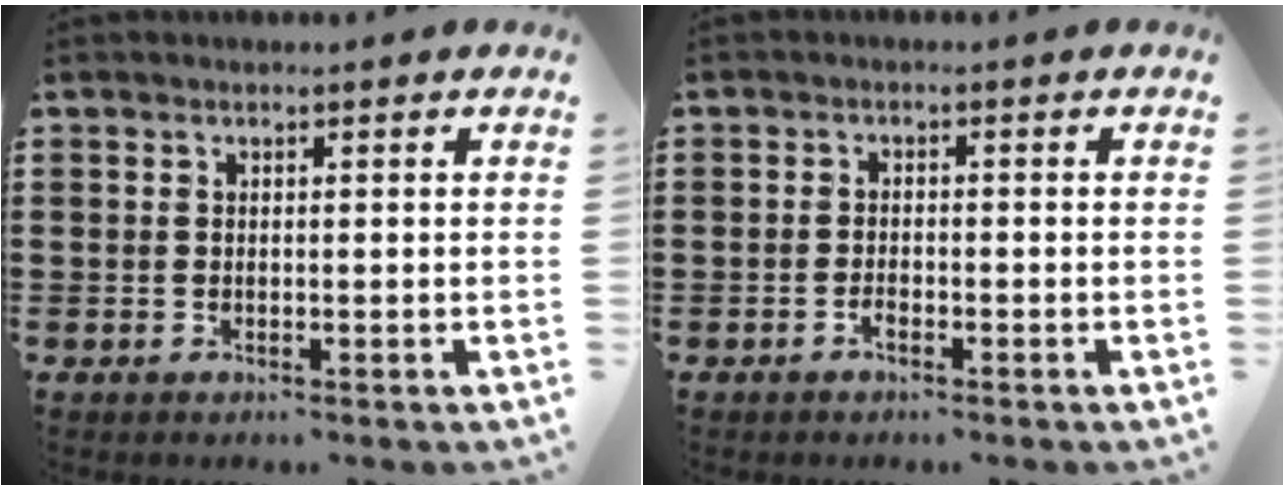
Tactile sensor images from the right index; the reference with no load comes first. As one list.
[{"total": 1.4, "force": [-1.0, 0.5, 0.9], "torque": [-0.020, -0.002, -0.017]}]